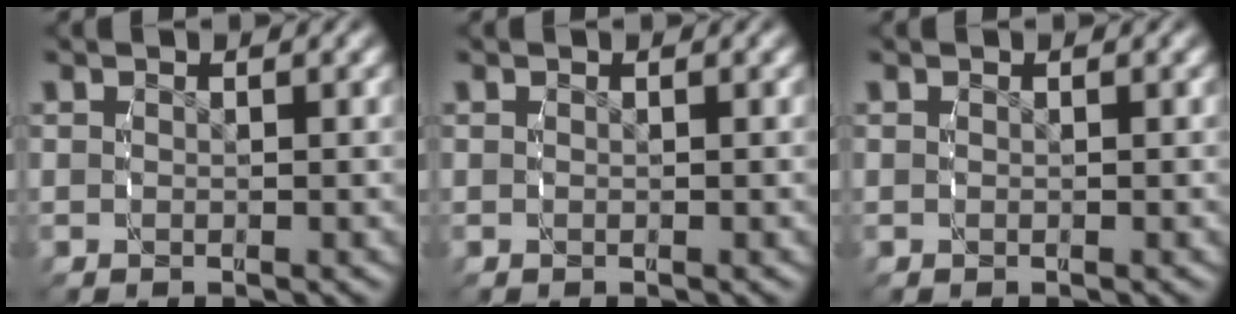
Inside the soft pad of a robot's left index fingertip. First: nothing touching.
{"total": 0.0}
{"total": 0.0}